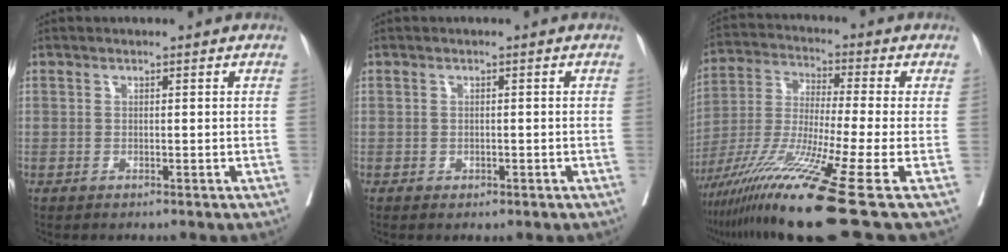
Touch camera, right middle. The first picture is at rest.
{"total": 1.3, "force": [-0.6, 0.9, 0.7], "torque": [-0.012, 0.000, -0.004]}
{"total": 17.3, "force": [-10.0, -1.6, 14.1], "torque": [-0.265, -0.045, -0.185]}